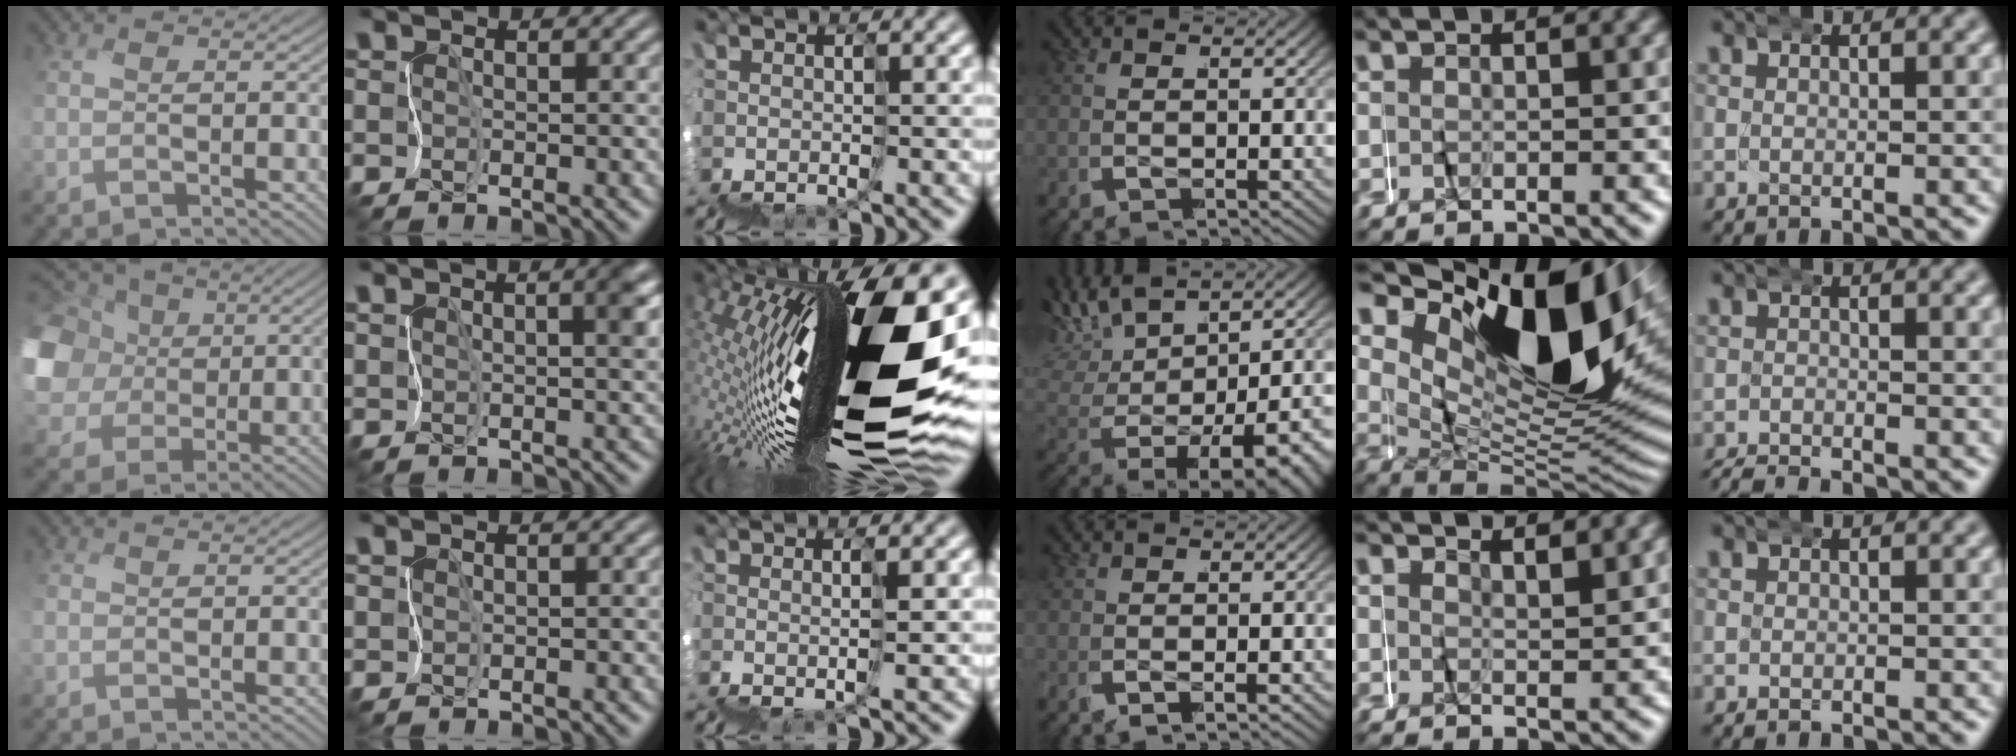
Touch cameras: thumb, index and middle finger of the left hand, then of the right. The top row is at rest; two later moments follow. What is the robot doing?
{"motion": "wrap", "object": "masking tape"}